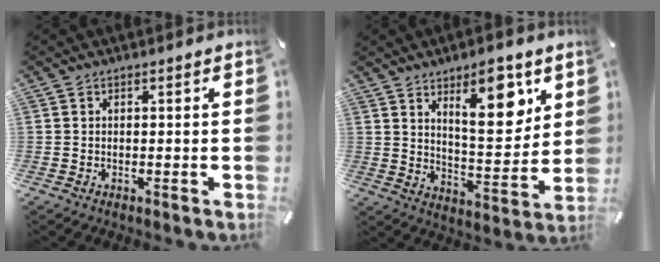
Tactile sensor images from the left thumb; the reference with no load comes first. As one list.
[{"total": 13.4, "force": [7.9, 5.5, 9.3], "torque": [-0.115, -0.051, 0.130]}]